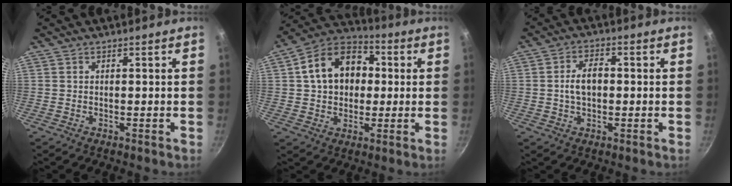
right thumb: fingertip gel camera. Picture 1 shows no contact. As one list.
[{"total": 15.5, "force": [2.4, 11.7, 9.9], "torque": [-0.135, 0.031, 0.025]}, {"total": 5.6, "force": [-0.1, 3.4, 4.5], "torque": [-0.066, 0.013, -0.006]}]